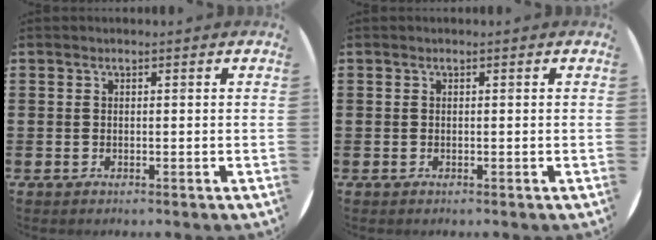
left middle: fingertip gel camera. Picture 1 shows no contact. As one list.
[{"total": 0.0}]